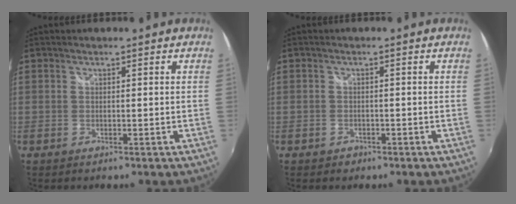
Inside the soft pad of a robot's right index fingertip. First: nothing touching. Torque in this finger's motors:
{"motor_torque": [0.11, 0.05, 0.05, 0.01]}